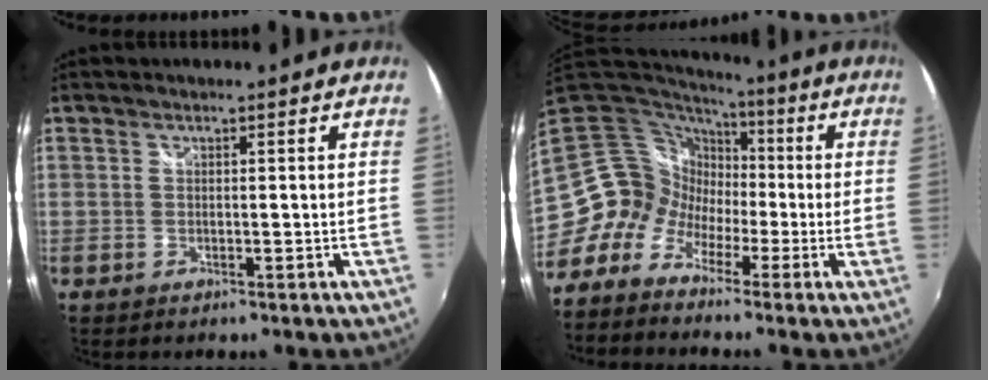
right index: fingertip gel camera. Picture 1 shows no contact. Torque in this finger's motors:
{"motor_torque": [0.32, -0.33, -0.32, -0.21]}